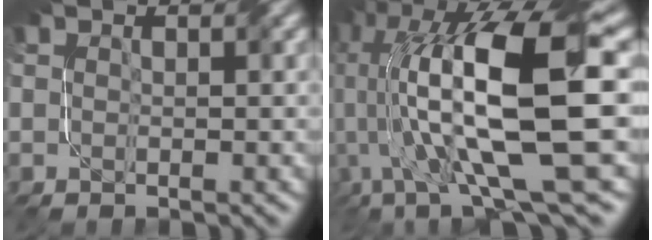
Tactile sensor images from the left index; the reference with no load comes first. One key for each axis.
{"total": 16.0, "fx": -0.2, "fy": 4.1, "fz": 15.4, "tx": -0.284, "ty": 0.019, "tz": 0.011}